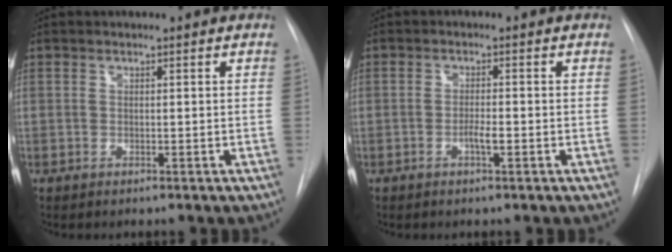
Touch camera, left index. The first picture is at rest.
{"total": 1.9, "force": [-1.0, 0.2, 1.6], "torque": [-0.030, -0.004, -0.018]}